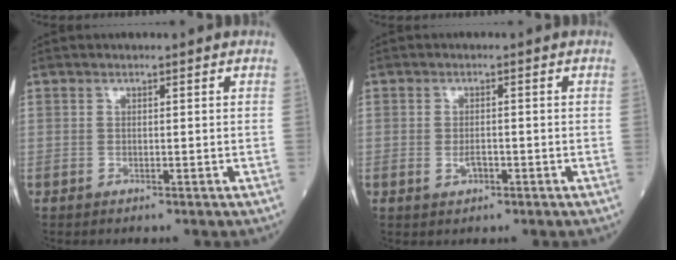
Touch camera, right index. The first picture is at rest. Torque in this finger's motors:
{"motor_torque": [-0.08, -0.08, -0.03, -0.01]}